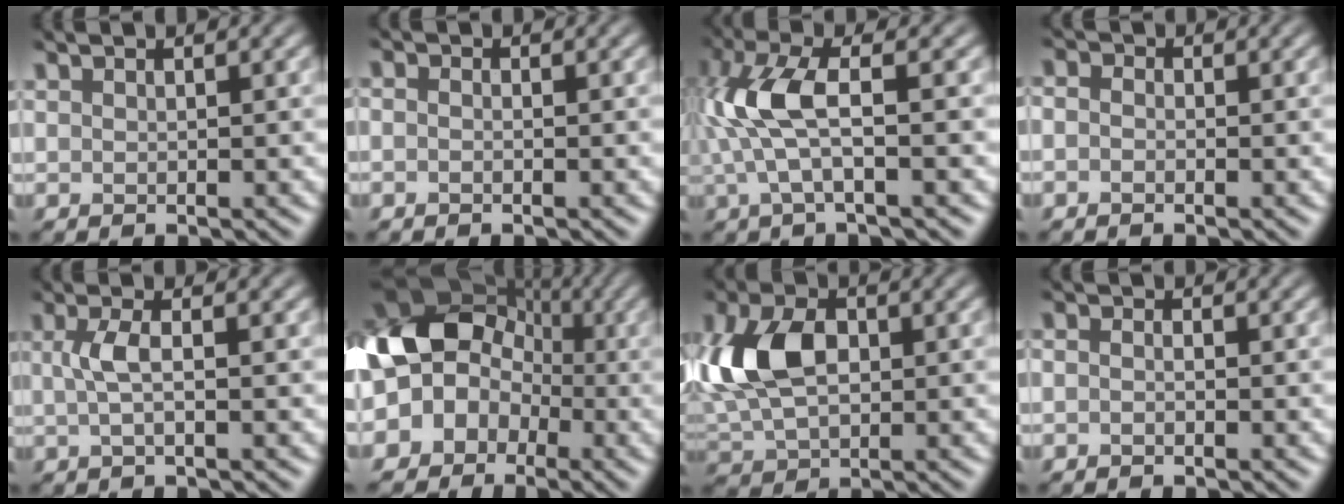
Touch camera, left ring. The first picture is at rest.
{"total": 1.5, "force": [0.0, 1.3, 0.8], "torque": [-0.016, 0.011, -0.017]}
{"total": 5.9, "force": [-0.4, 1.8, 5.6], "torque": [-0.134, 0.007, -0.017]}
{"total": 4.4, "force": [1.1, 3.6, 2.3], "torque": [-0.029, 0.029, -0.029]}
{"total": 2.1, "force": [-0.6, 0.3, 2.0], "torque": [-0.043, 0.001, -0.014]}
{"total": 13.2, "force": [-1.1, 11.2, 6.9], "torque": [-0.109, 0.021, -0.073]}
{"total": 7.5, "force": [-0.1, 4.6, 5.9], "torque": [-0.130, 0.008, -0.013]}
{"total": 2.0, "force": [-0.2, 1.7, 1.1], "torque": [-0.006, 0.017, -0.032]}